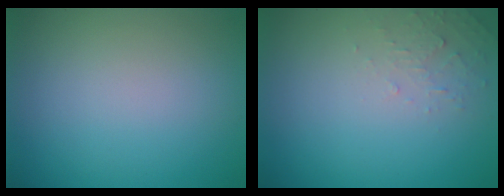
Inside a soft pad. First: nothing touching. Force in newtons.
{"total": 1.4, "press": 1.4, "slide": 0.2}